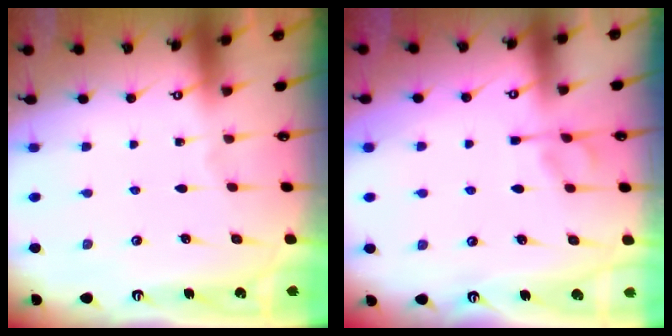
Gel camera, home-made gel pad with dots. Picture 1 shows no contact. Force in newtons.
{"total": 5.4, "press": 5.3, "slide": 0.7}